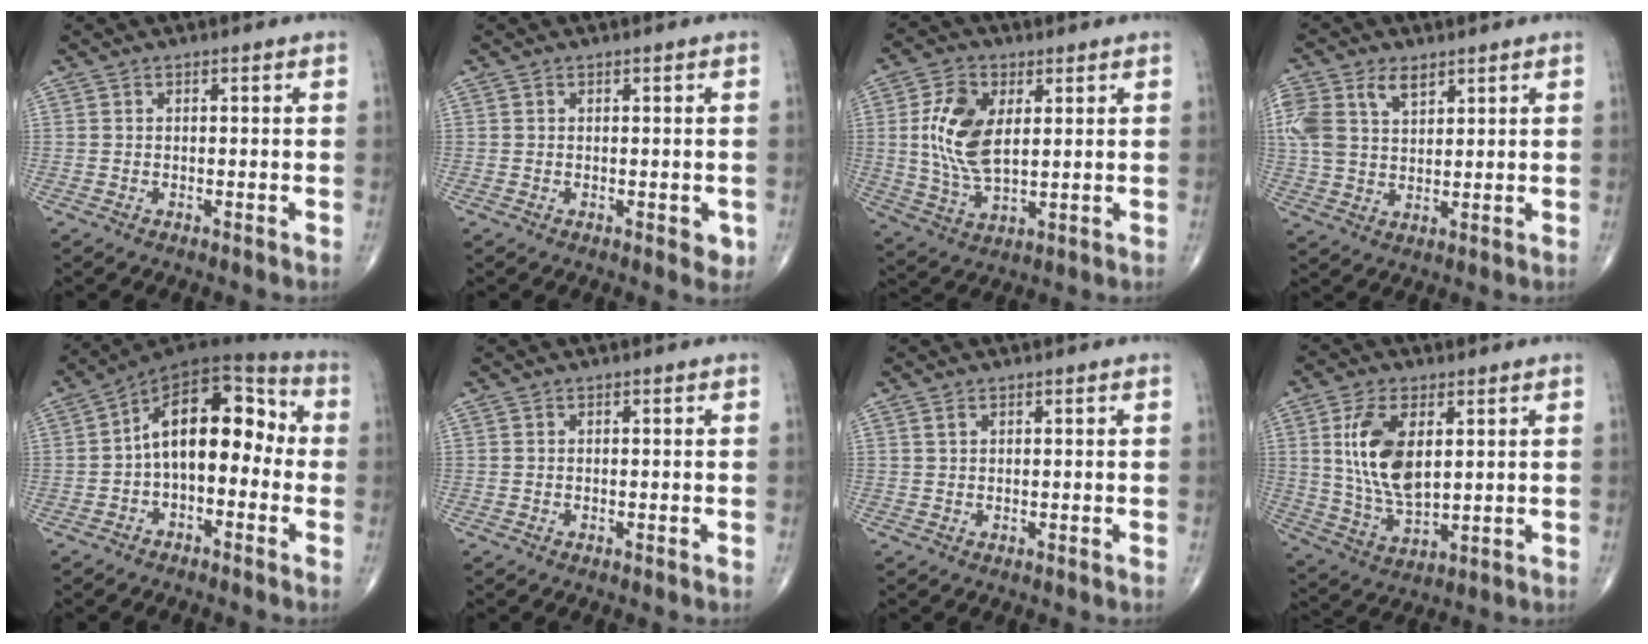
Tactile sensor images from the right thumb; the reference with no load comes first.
{"total": 2.2, "force": [-0.4, 1.2, 1.8], "torque": [-0.007, -0.001, -0.004]}
{"total": 11.9, "force": [2.2, 6.5, 9.7], "torque": [-0.187, -0.011, 0.047]}
{"total": 12.2, "force": [5.4, 7.6, 7.9], "torque": [-0.189, 0.001, 0.108]}
{"total": 15.0, "force": [-0.6, 8.5, 12.3], "torque": [-0.156, 0.051, -0.026]}
{"total": 0.0}
{"total": 0.9, "force": [0.6, 0.5, 0.5], "torque": [-0.009, 0.003, 0.012]}
{"total": 13.0, "force": [3.2, 6.6, 10.8], "torque": [-0.207, -0.020, 0.069]}